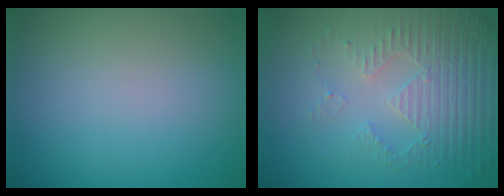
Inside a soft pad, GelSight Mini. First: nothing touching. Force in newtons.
{"total": 5.4, "press": 3.6, "slide": 4.0}